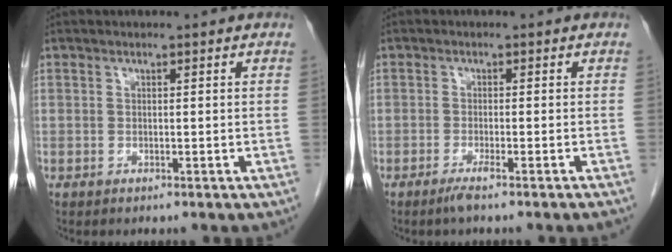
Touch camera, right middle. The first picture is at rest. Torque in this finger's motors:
{"motor_torque": [0.01, -0.35, 0.04, 0.01]}